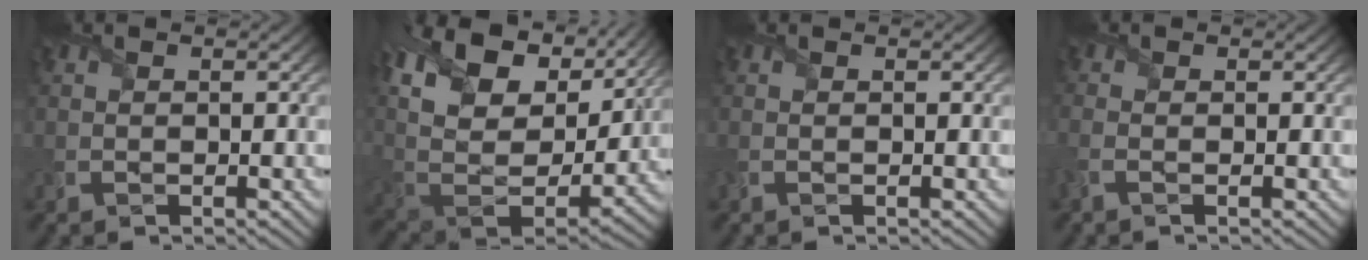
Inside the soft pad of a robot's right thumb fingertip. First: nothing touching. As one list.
[{"total": 19.0, "force": [9.3, 11.2, 12.3], "torque": [-0.267, 0.028, 0.196]}, {"total": 0.7, "force": [-0.1, 0.4, 0.6], "torque": [-0.017, 0.001, -0.002]}, {"total": 1.9, "force": [-0.5, 0.9, 1.6], "torque": [-0.048, 0.000, -0.017]}]